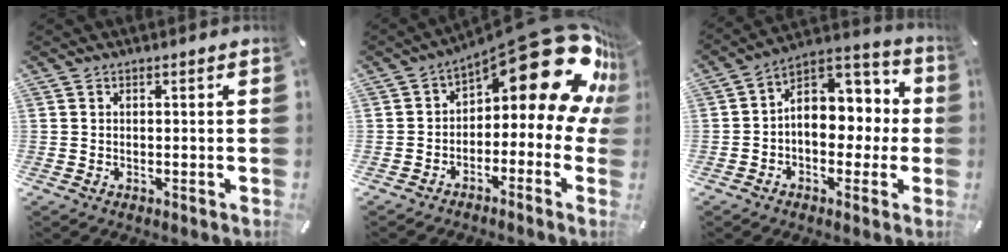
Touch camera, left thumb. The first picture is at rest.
{"total": 21.3, "force": [10.1, 8.5, 16.6], "torque": [-0.217, -0.078, 0.172]}
{"total": 10.6, "force": [0.2, 8.6, 6.1], "torque": [-0.066, -0.009, 0.004]}